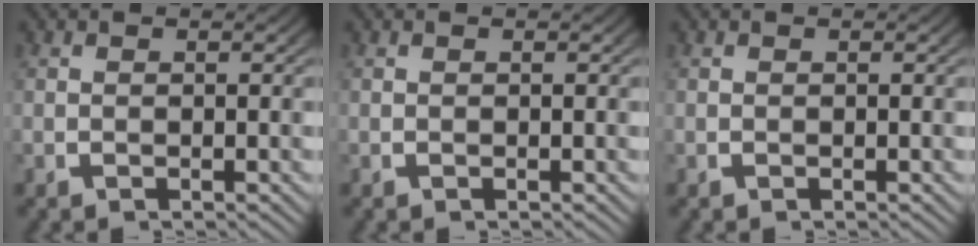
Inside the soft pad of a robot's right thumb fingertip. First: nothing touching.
{"total": 0.0}
{"total": 0.0}